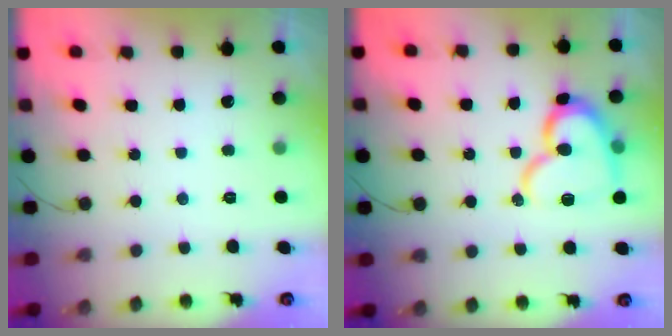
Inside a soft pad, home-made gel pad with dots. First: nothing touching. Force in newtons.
{"total": 15.6, "press": 15.5, "slide": 1.5}